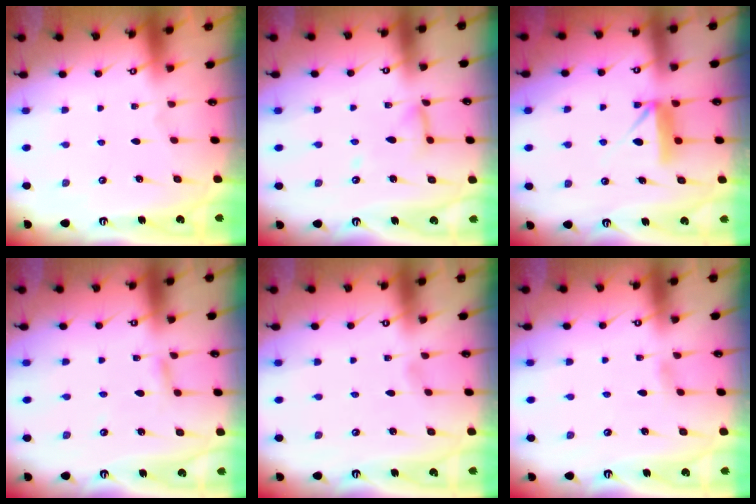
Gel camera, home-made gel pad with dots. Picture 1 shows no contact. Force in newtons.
{"total": 8.6, "press": 8.6, "slide": 0.8}
{"total": 8.3, "press": 8.3, "slide": 0.5}
{"total": 2.9, "press": 2.8, "slide": 0.3}
{"total": 1.6, "press": 1.6, "slide": 0.2}
{"total": 4.4, "press": 4.4, "slide": 0.4}